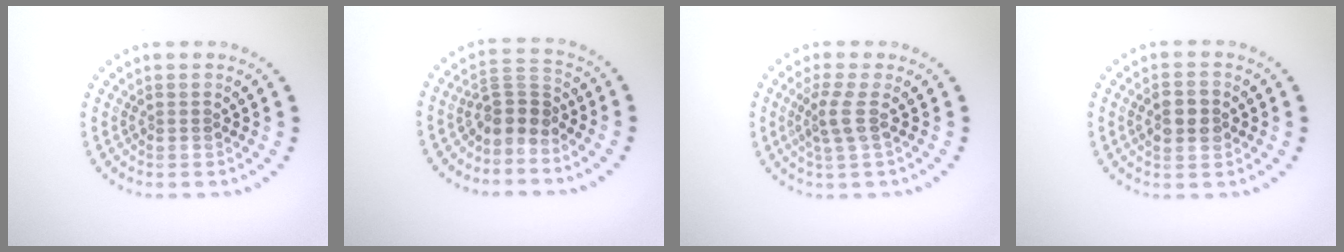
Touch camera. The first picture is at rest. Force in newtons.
{"total": 2.9, "press": 2.1, "slide": 2.0}
{"total": 2.3, "press": 1.7, "slide": 1.5}
{"total": 2.8, "press": 2.8, "slide": 0.3}